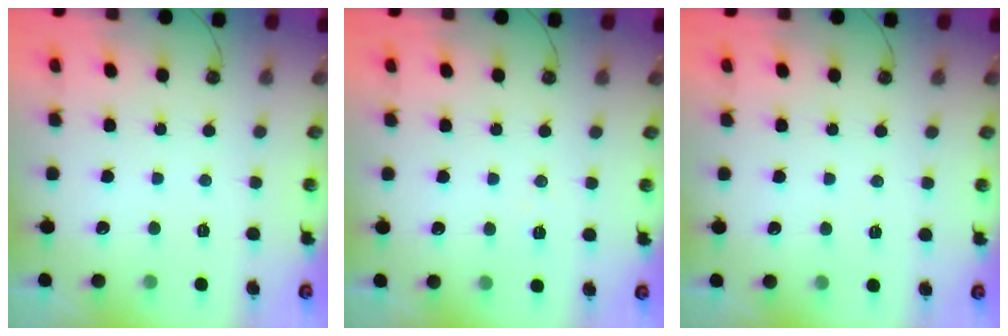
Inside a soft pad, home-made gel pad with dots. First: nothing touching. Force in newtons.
{"total": 5.4, "press": 3.2, "slide": 4.4}
{"total": 3.7, "press": 1.6, "slide": 3.3}